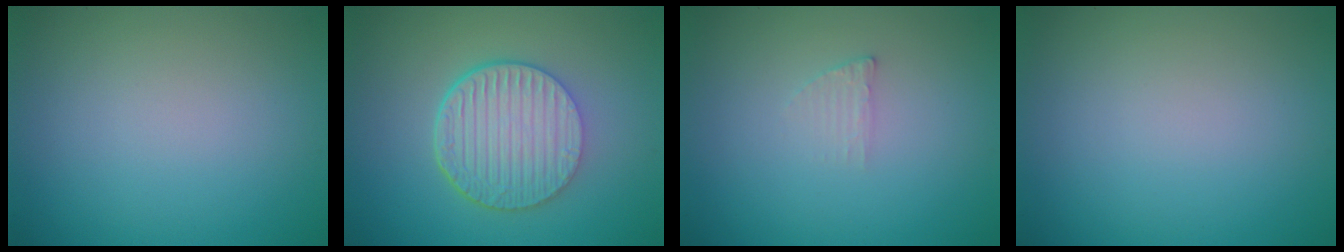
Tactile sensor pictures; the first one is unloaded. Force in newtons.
{"total": 6.7, "press": 4.6, "slide": 4.8}
{"total": 1.0, "press": 1.0, "slide": 0.2}
{"total": 0.0}